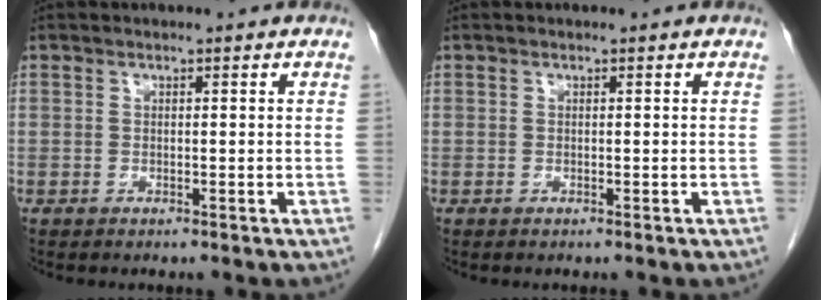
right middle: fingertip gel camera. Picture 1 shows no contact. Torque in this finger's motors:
{"motor_torque": [0.00, 0.00, 0.00, 0.00]}